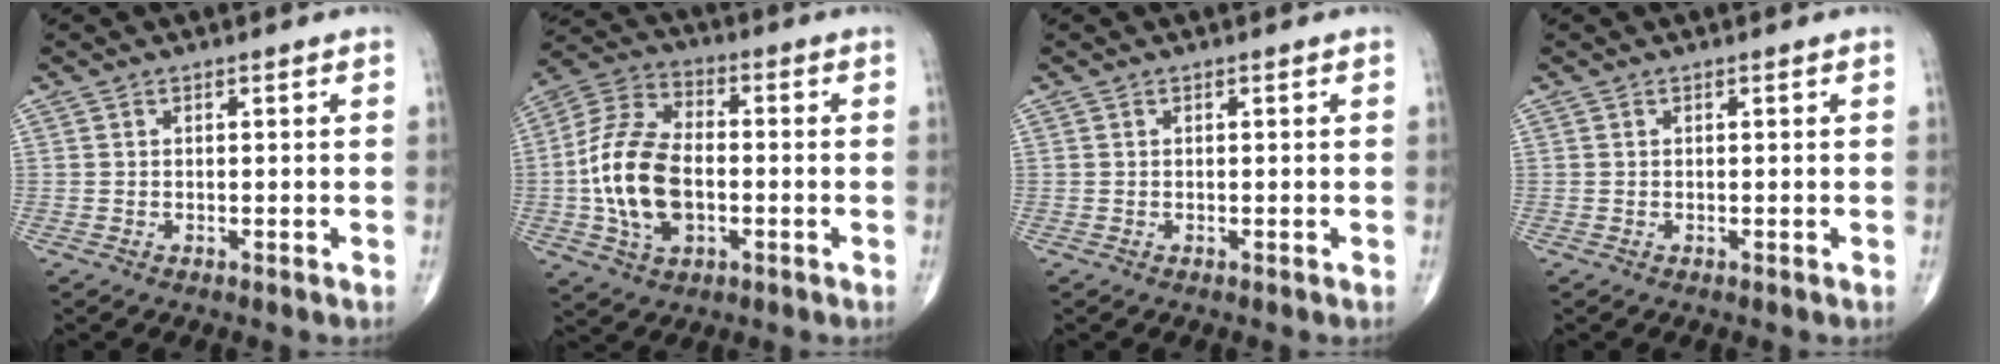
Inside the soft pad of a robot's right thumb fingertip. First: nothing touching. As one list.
[{"total": 15.6, "force": [-2.1, 9.3, 12.4], "torque": [-0.242, 0.022, -0.040]}, {"total": 0.0}, {"total": 0.0}]